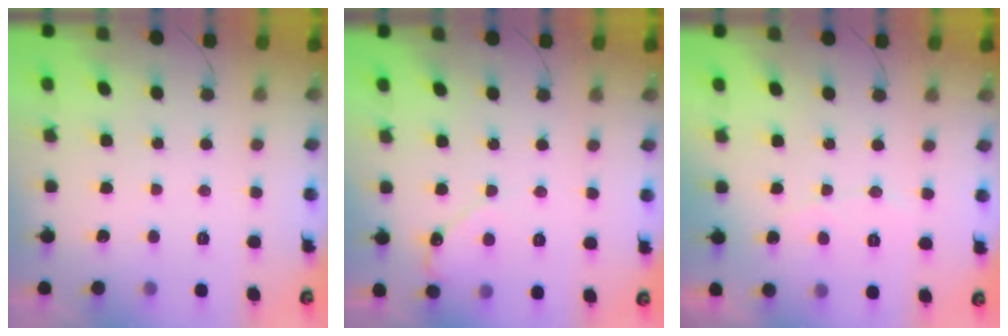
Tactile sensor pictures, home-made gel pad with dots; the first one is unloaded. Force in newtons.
{"total": 5.9, "press": 5.8, "slide": 0.5}
{"total": 3.9, "press": 3.9, "slide": 0.3}